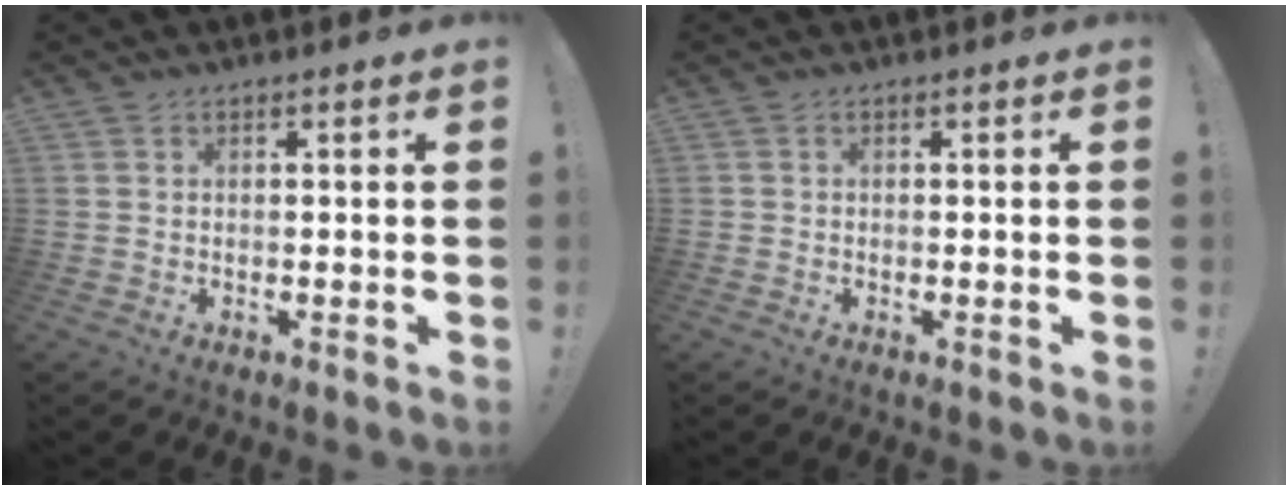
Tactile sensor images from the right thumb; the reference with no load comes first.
{"total": 0.5, "force": [-0.2, 0.5, -0.1], "torque": [-0.006, 0.005, -0.002]}